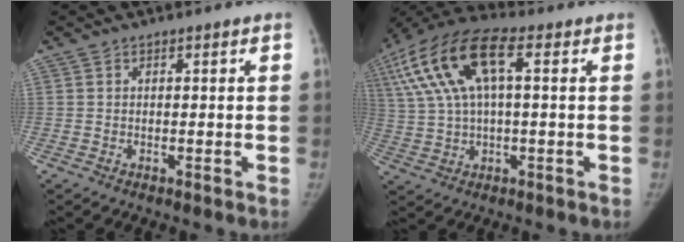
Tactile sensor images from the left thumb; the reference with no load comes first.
{"total": 17.4, "force": [4.8, 7.2, 15.1], "torque": [-0.314, 0.037, 0.083]}